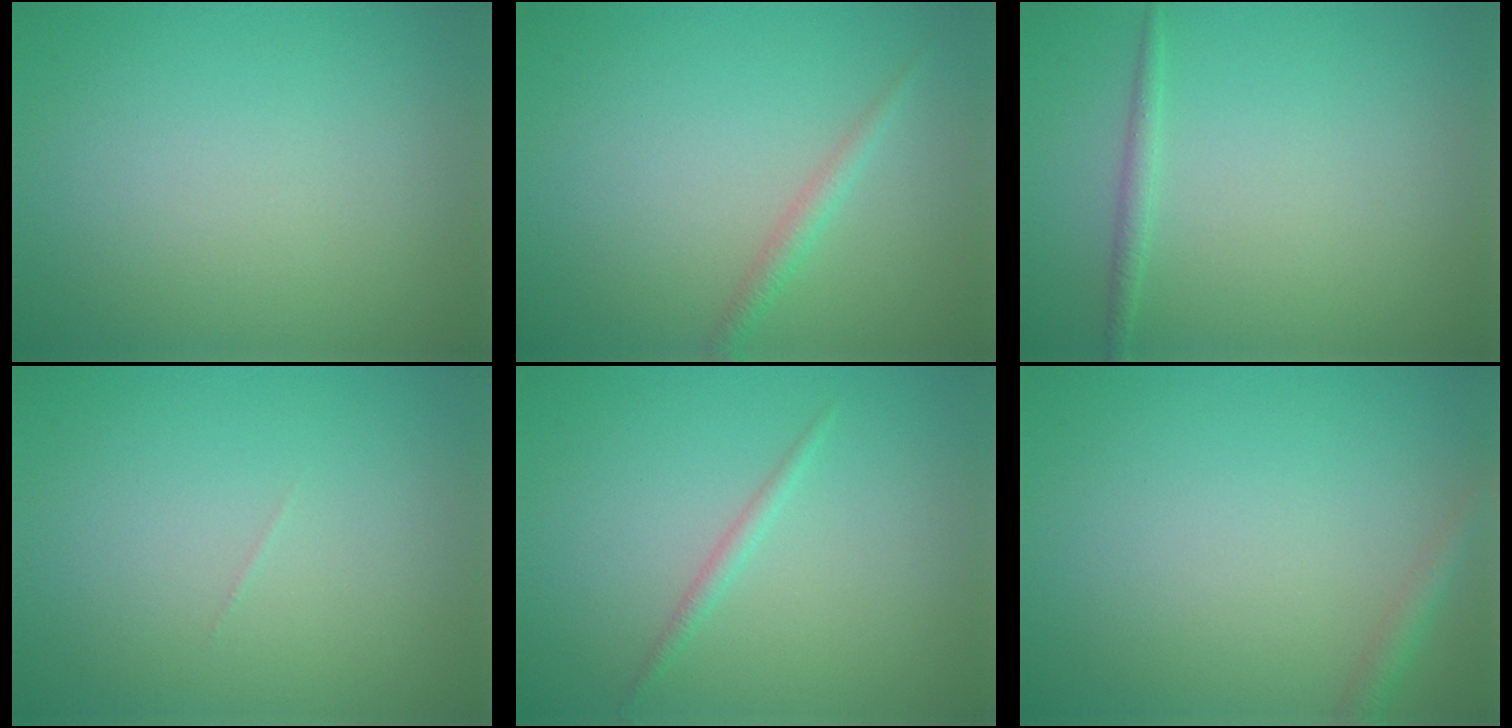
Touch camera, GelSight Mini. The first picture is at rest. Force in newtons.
{"total": 1.4, "press": 1.4, "slide": 0.0}
{"total": 1.1, "press": 1.1, "slide": 0.1}
{"total": 0.0}
{"total": 1.0, "press": 1.0, "slide": 0.0}
{"total": 1.5, "press": 1.5, "slide": 0.1}